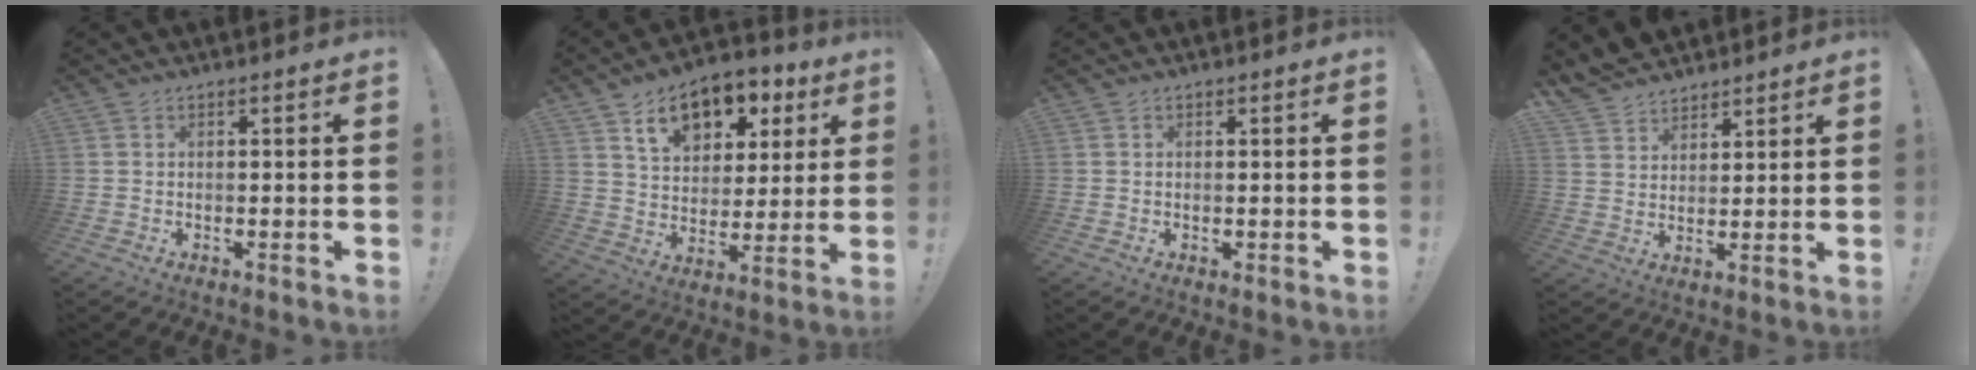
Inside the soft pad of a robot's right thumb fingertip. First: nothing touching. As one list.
[{"total": 14.4, "force": [8.1, 9.1, 7.6], "torque": [-0.105, -0.044, 0.145]}, {"total": 0.7, "force": [0.4, 0.5, 0.1], "torque": [0.007, -0.002, 0.005]}, {"total": 7.7, "force": [6.9, 3.4, 0.8], "torque": [-0.028, -0.052, 0.135]}]